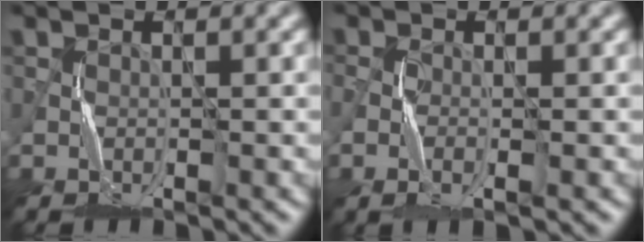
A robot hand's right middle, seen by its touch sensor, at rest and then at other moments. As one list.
[{"total": 1.9, "force": [-0.5, 0.8, 1.7], "torque": [-0.037, -0.005, -0.013]}]